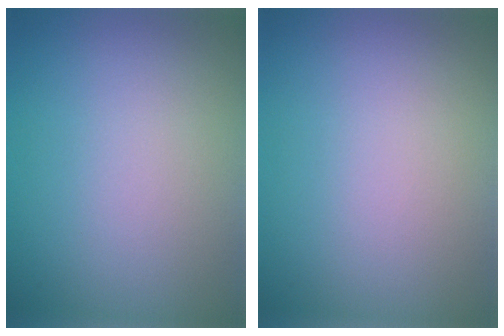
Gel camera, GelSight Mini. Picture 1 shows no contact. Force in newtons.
{"total": 0.0}